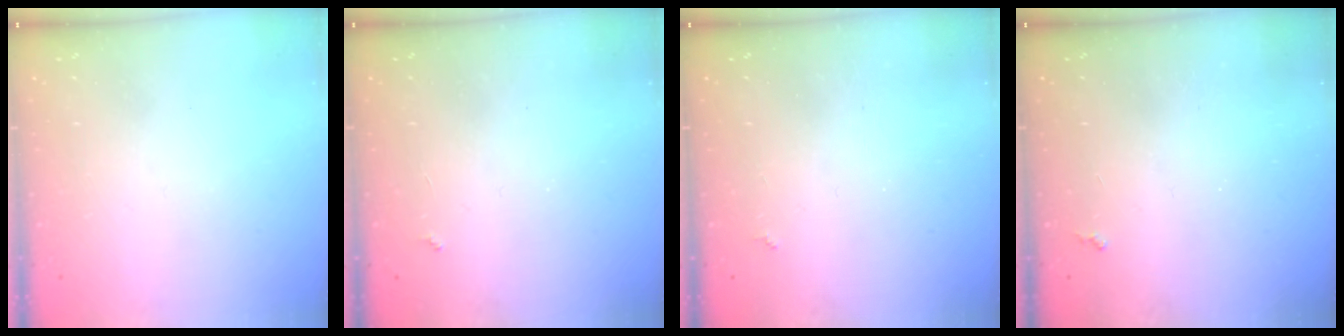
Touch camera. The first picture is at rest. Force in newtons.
{"total": 2.2, "press": 2.2, "slide": 0.4}
{"total": 1.4, "press": 1.3, "slide": 0.4}
{"total": 2.3, "press": 2.2, "slide": 0.4}